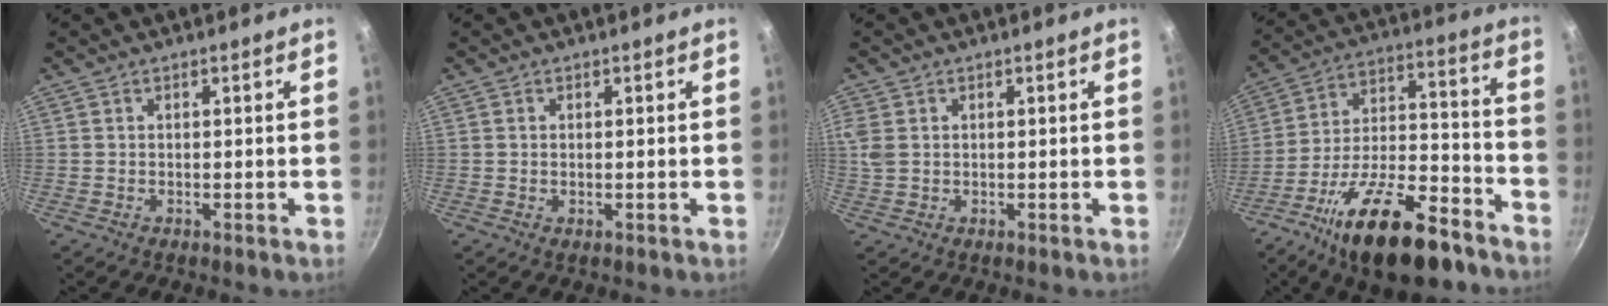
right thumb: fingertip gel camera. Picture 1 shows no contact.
{"total": 0.6, "force": [0.0, 0.3, 0.5], "torque": [-0.008, -0.001, -0.002]}
{"total": 3.4, "force": [0.8, 2.6, 2.2], "torque": [-0.044, 0.002, 0.018]}
{"total": 23.1, "force": [-14.7, 8.8, 15.4], "torque": [-0.223, 0.078, -0.235]}